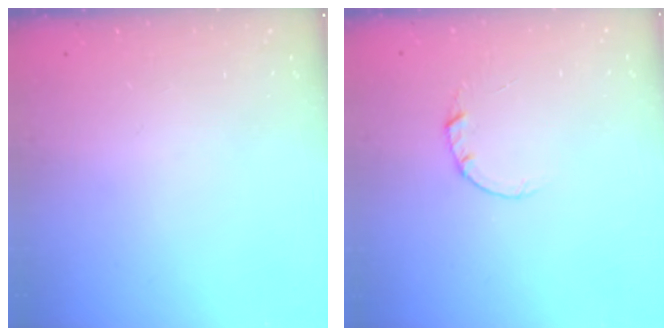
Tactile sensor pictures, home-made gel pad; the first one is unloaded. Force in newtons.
{"total": 2.0, "press": 2.0, "slide": 0.2}